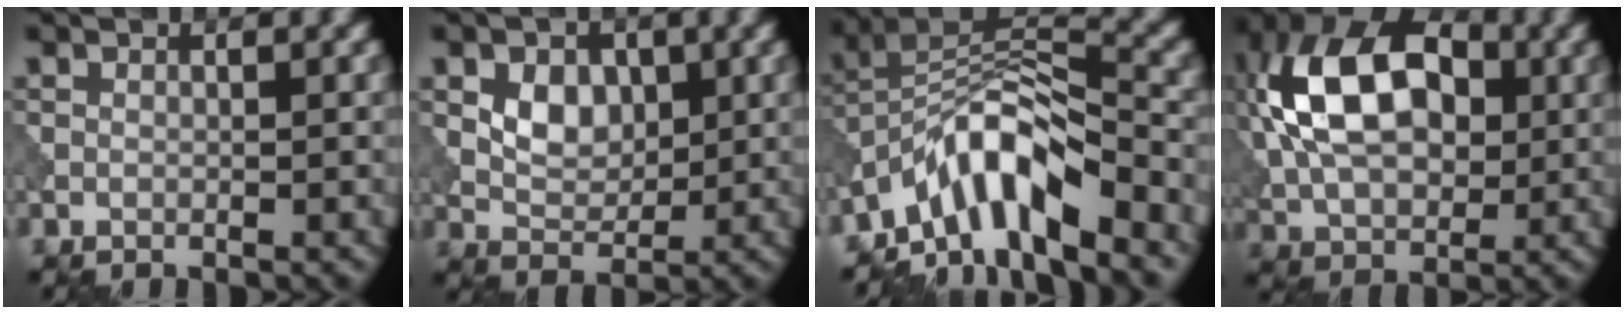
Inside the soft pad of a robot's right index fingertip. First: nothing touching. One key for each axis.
{"total": 3.6, "fx": 0.8, "fy": 2.6, "fz": 2.3, "tx": -0.040, "ty": -0.003, "tz": 0.012}
{"total": 8.0, "fx": -5.6, "fy": 2.3, "fz": 5.3, "tx": -0.077, "ty": 0.011, "tz": -0.112}
{"total": 13.3, "fx": 2.2, "fy": 8.4, "fz": 10.1, "tx": -0.196, "ty": 0.026, "tz": 0.023}